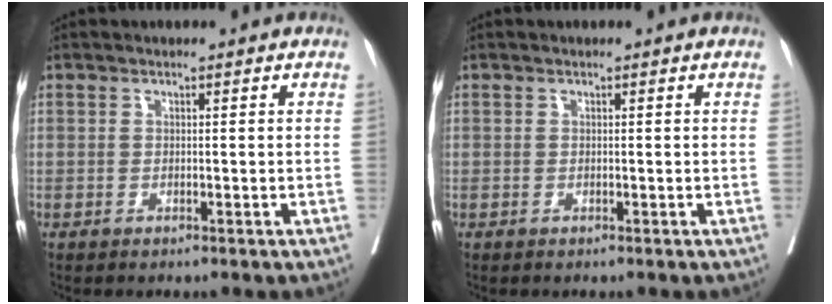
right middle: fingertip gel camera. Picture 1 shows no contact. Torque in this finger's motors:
{"motor_torque": [0.00, 0.00, 0.00, 0.00]}